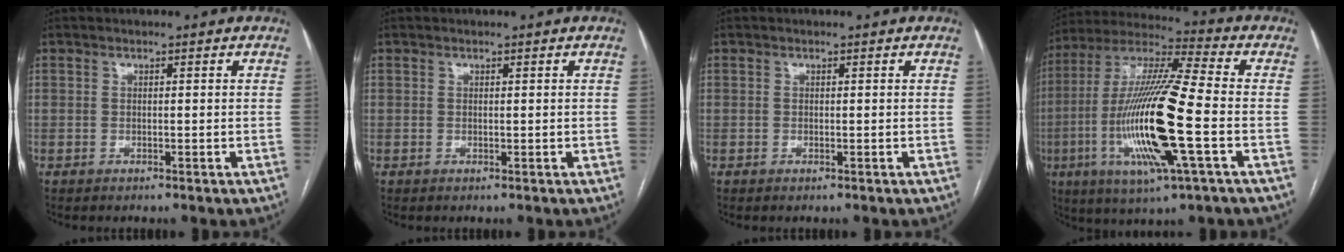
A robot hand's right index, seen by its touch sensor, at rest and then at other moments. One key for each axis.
{"total": 0.0}
{"total": 0.0}
{"total": 20.1, "fx": -4.6, "fy": 1.3, "fz": 19.5, "tx": -0.407, "ty": -0.017, "tz": -0.090}